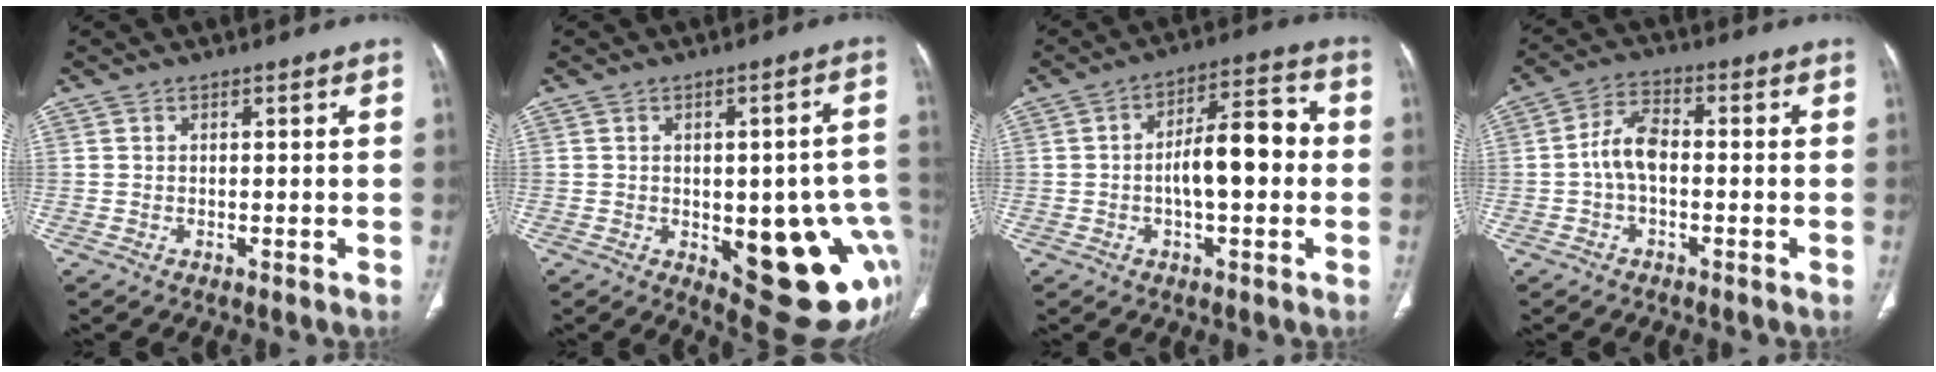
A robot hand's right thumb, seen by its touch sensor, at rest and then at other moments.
{"total": 19.4, "force": [-4.8, 8.0, 17.1], "torque": [-0.155, 0.012, -0.028]}
{"total": 11.7, "force": [-0.8, 4.9, 10.5], "torque": [-0.155, 0.034, -0.017]}
{"total": 6.0, "force": [-0.9, 3.3, 5.0], "torque": [-0.093, 0.021, -0.025]}